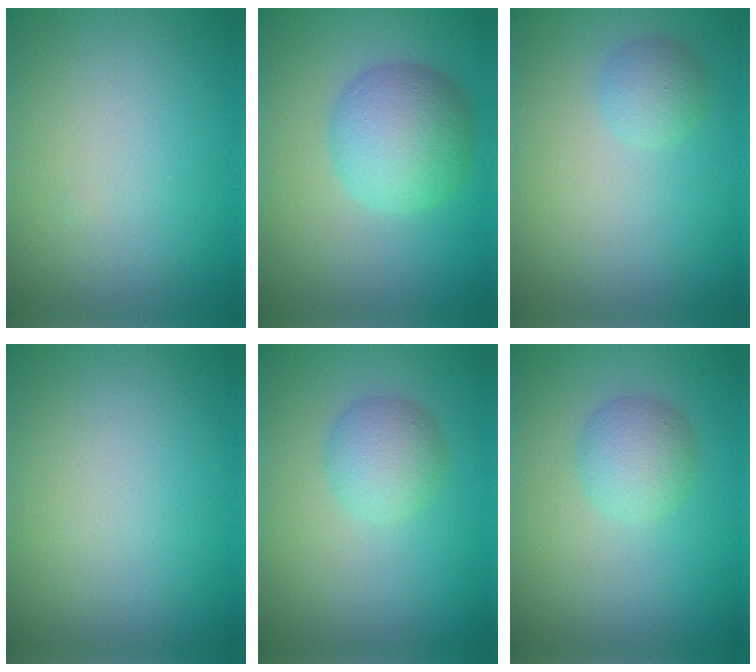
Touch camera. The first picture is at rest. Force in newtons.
{"total": 5.8, "press": 5.8, "slide": 0.3}
{"total": 1.7, "press": 1.7, "slide": 0.1}
{"total": 0.0}
{"total": 2.9, "press": 2.9, "slide": 0.1}
{"total": 2.9, "press": 2.9, "slide": 0.1}